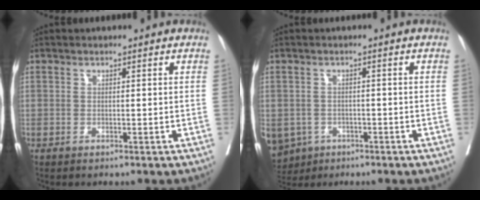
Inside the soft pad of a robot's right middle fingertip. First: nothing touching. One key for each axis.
{"total": 9.3, "fx": -4.8, "fy": 7.6, "fz": 2.5, "tx": -0.083, "ty": -0.004, "tz": -0.064}